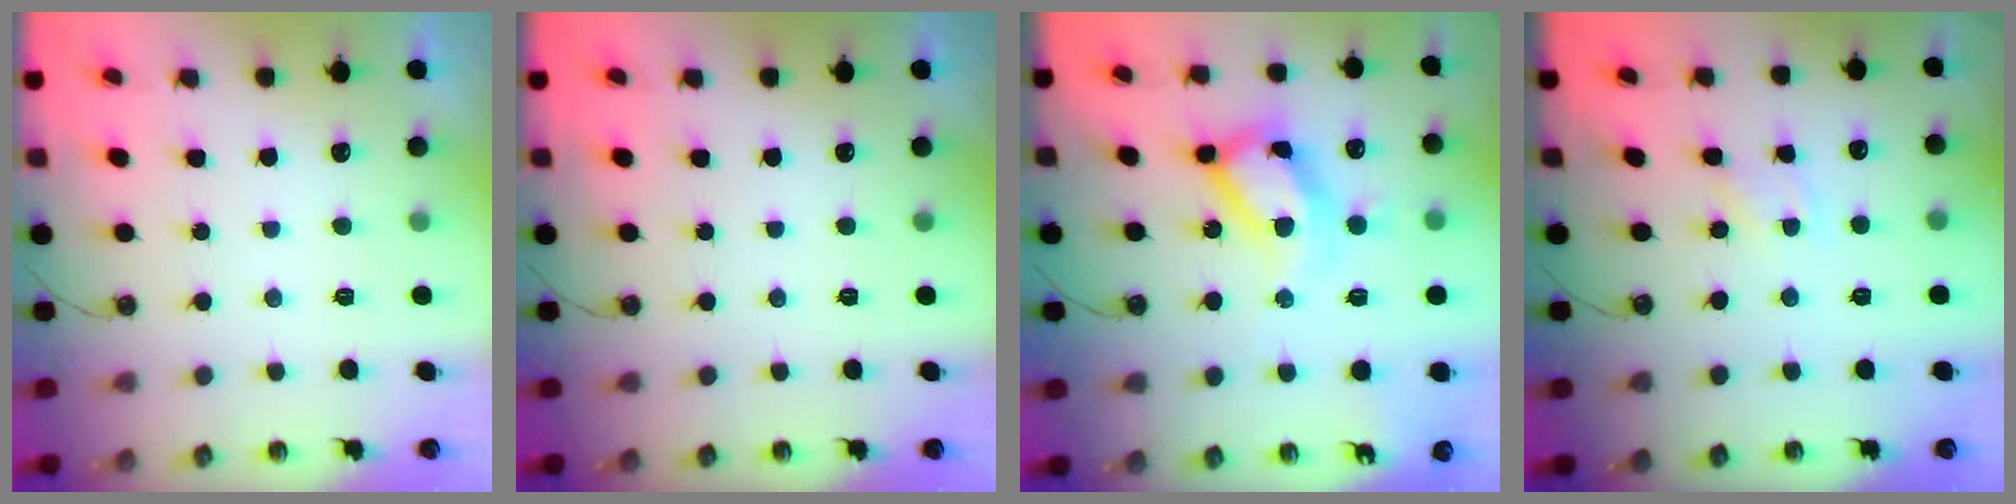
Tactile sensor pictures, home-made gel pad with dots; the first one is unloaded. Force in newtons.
{"total": 0.0}
{"total": 19.4, "press": 19.3, "slide": 2.6}
{"total": 1.7, "press": 1.6, "slide": 0.2}